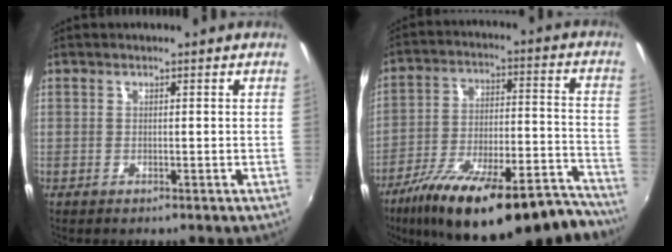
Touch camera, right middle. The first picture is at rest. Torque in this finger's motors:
{"motor_torque": [1.25, -0.89, 0.43, 0.21]}